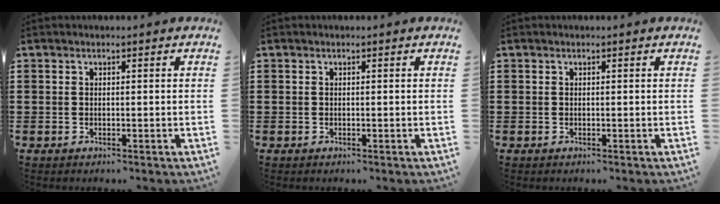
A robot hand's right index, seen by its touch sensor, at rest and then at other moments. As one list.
[{"total": 0.0}, {"total": 0.0}]